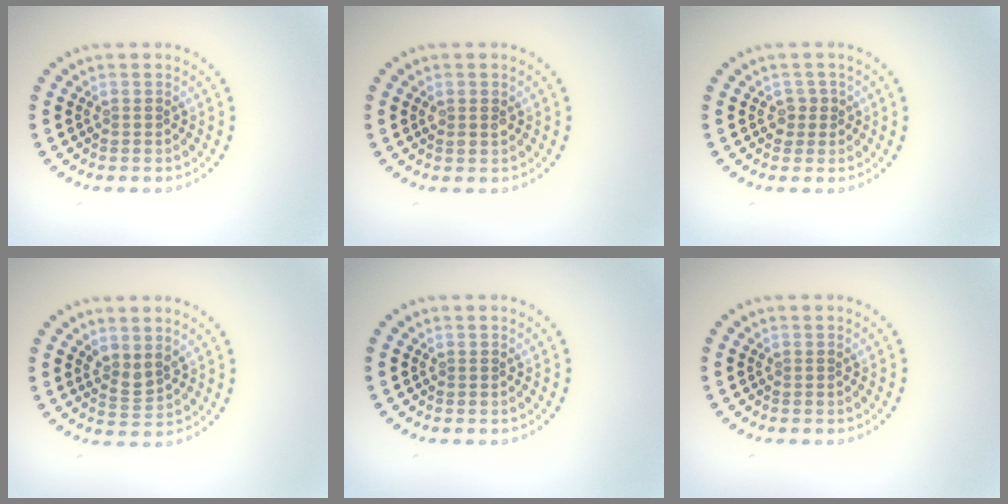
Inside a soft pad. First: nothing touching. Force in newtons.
{"total": 1.2, "press": 1.1, "slide": 0.3}
{"total": 1.4, "press": 1.1, "slide": 0.9}
{"total": 1.9, "press": 1.5, "slide": 1.2}
{"total": 0.0}
{"total": 0.0}